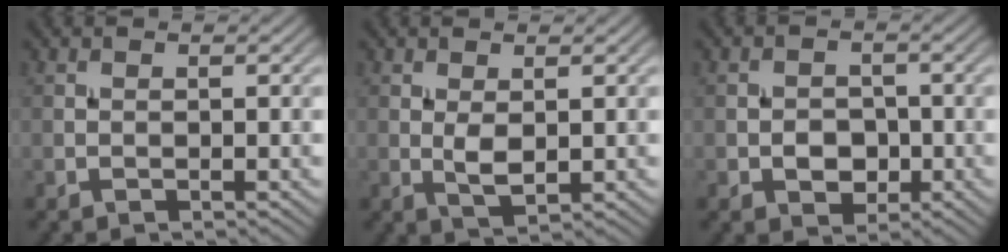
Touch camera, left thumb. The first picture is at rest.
{"total": 2.4, "force": [0.4, 1.1, 2.1], "torque": [-0.045, -0.004, 0.010]}
{"total": 3.4, "force": [-1.0, 2.7, 1.8], "torque": [-0.027, -0.004, -0.020]}